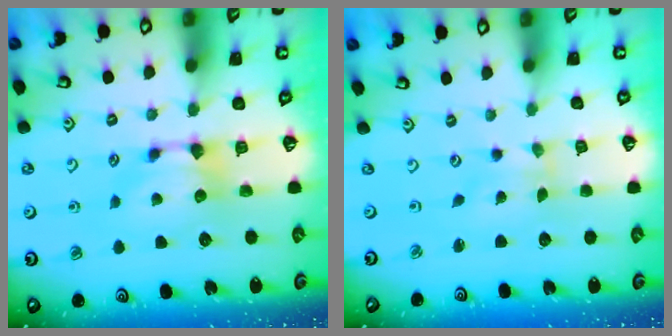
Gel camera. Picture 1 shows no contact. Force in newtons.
{"total": 4.1, "press": 4.0, "slide": 0.9}